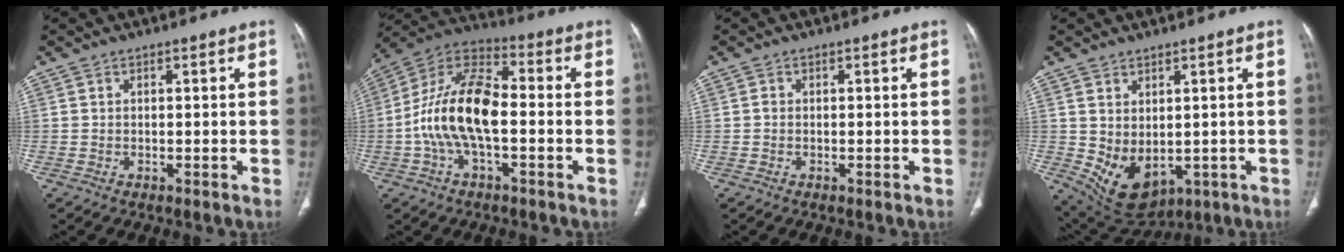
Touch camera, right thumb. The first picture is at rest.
{"total": 15.6, "force": [-2.2, 7.4, 13.5], "torque": [-0.263, 0.042, -0.048]}
{"total": 0.5, "force": [-0.1, 0.4, 0.3], "torque": [-0.005, 0.001, -0.005]}
{"total": 9.2, "force": [-0.7, 5.8, 7.0], "torque": [-0.107, -0.006, 0.022]}